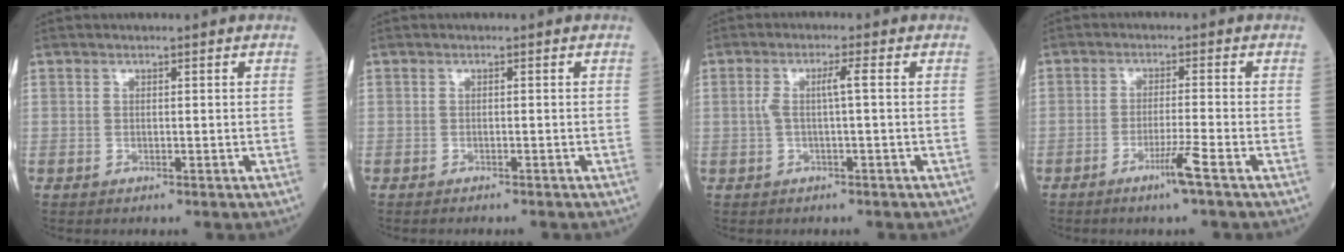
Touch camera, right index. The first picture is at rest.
{"total": 2.4, "force": [-2.2, 0.2, 1.0], "torque": [-0.014, -0.002, -0.026]}
{"total": 2.7, "force": [0.1, -0.2, 2.6], "torque": [-0.052, 0.010, 0.004]}
{"total": 4.1, "force": [-2.4, -0.9, 3.1], "torque": [-0.060, -0.008, -0.047]}